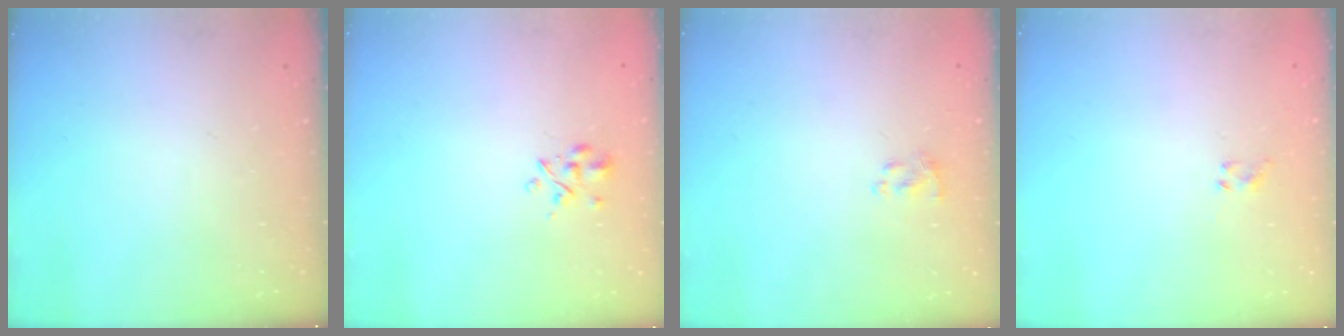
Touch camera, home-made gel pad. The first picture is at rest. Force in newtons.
{"total": 2.6, "press": 2.4, "slide": 1.0}
{"total": 1.1, "press": 1.0, "slide": 0.5}
{"total": 3.1, "press": 2.9, "slide": 1.2}